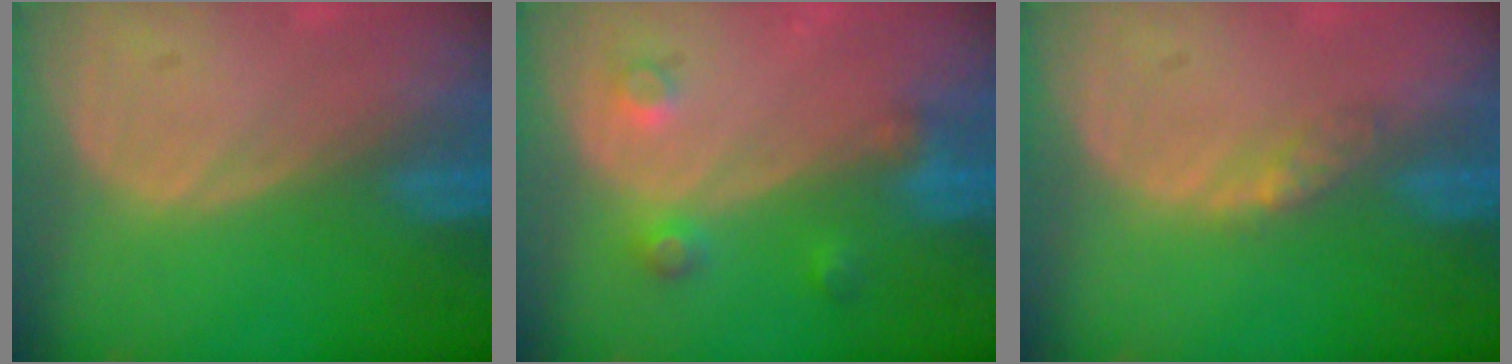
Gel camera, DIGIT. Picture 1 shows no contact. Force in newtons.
{"total": 3.6, "press": 3.3, "slide": 1.6}
{"total": 2.2, "press": 1.9, "slide": 1.2}